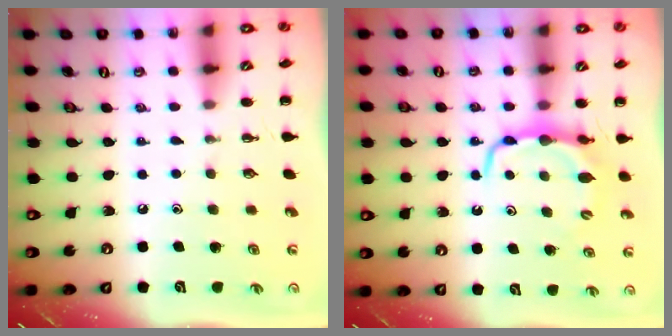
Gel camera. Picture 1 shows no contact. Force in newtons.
{"total": 6.5, "press": 6.5, "slide": 0.3}